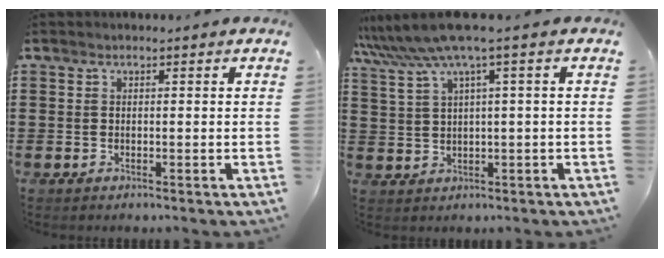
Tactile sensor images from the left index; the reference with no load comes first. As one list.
[{"total": 5.8, "force": [2.9, -0.3, 5.0], "torque": [-0.114, -0.018, 0.047]}]